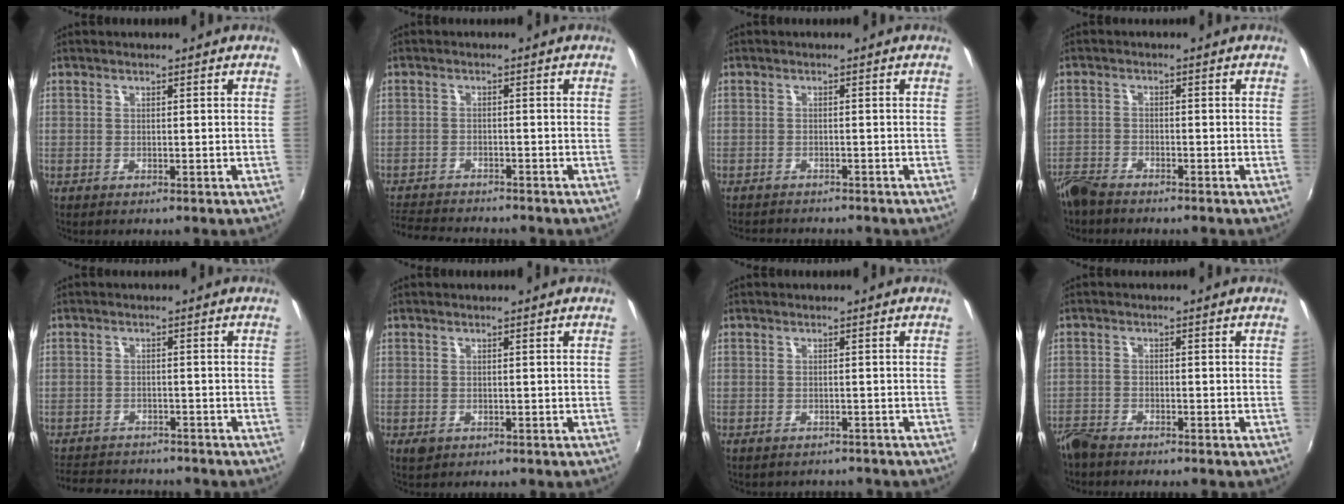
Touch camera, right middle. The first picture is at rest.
{"total": 8.4, "force": [-7.9, 1.7, 2.4], "torque": [-0.074, -0.010, -0.133]}
{"total": 4.3, "force": [-4.1, 0.8, 1.1], "torque": [-0.034, -0.013, -0.063]}
{"total": 5.5, "force": [-5.0, 1.6, 1.7], "torque": [-0.051, -0.016, -0.098]}
{"total": 9.1, "force": [-8.1, 3.4, 2.4], "torque": [-0.070, 0.005, -0.123]}
{"total": 1.4, "force": [-0.6, 1.1, 0.6], "torque": [-0.010, -0.004, -0.009]}
{"total": 2.8, "force": [-2.5, 1.1, 0.5], "torque": [-0.012, -0.012, -0.031]}
{"total": 4.6, "force": [-4.3, 1.2, 1.3], "torque": [-0.040, -0.016, -0.086]}